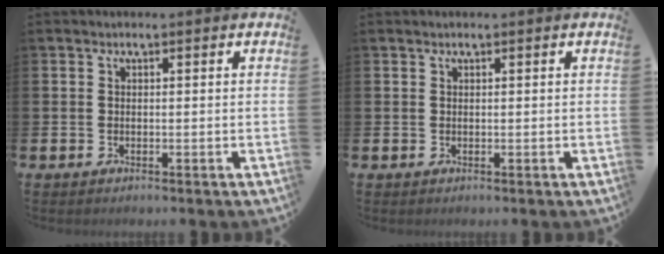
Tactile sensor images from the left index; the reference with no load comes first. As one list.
[{"total": 0.0}]